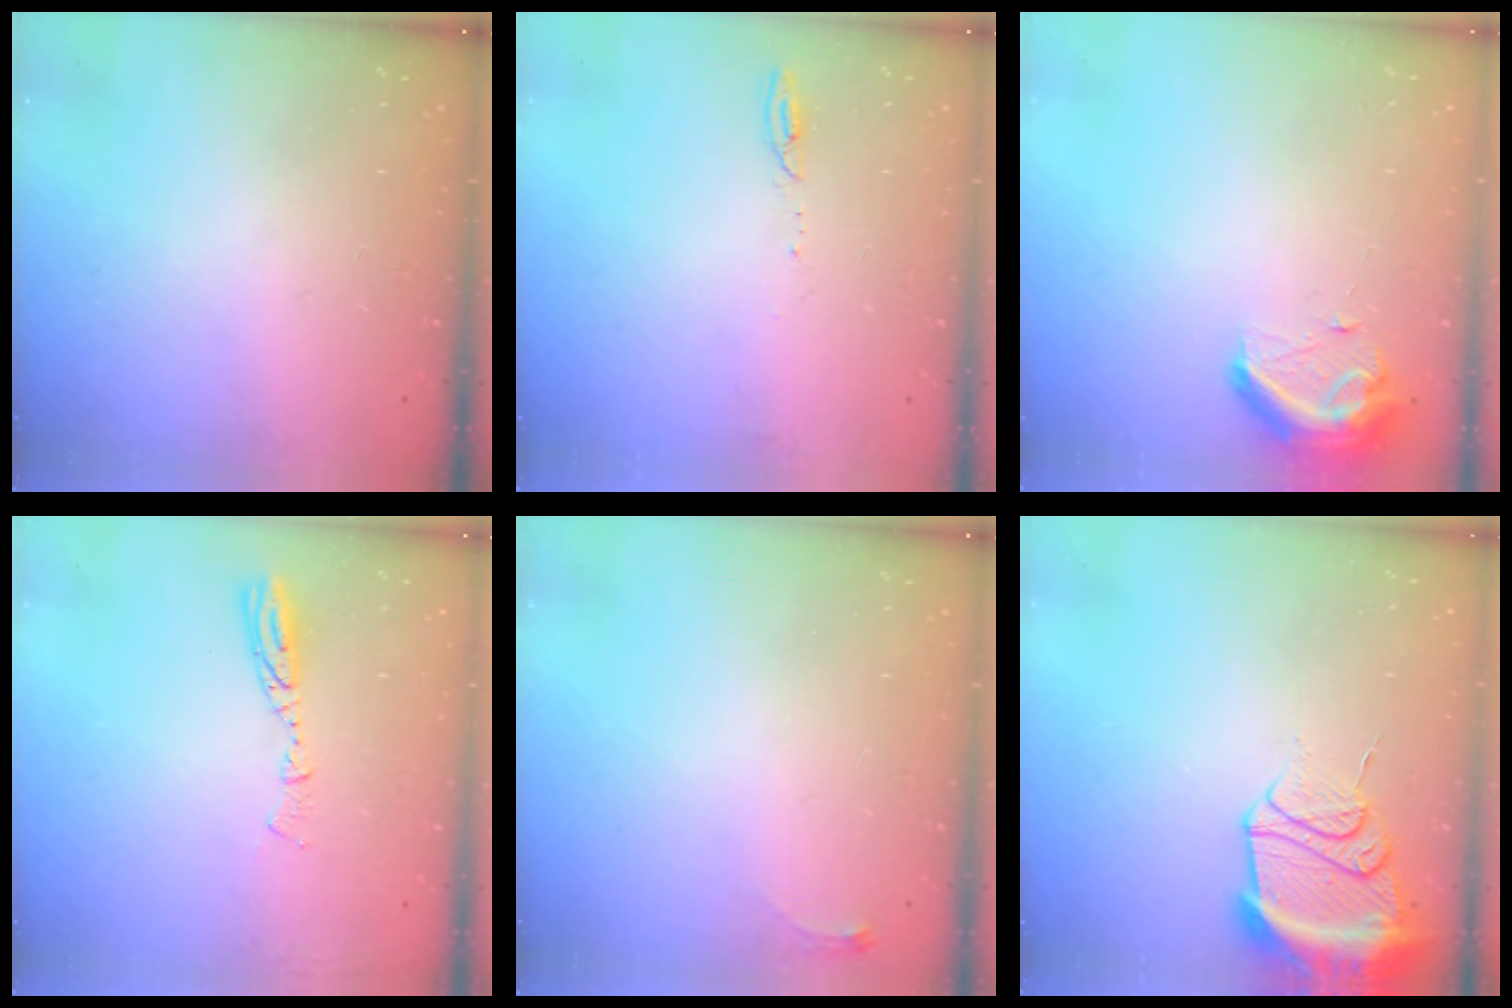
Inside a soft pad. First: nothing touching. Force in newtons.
{"total": 4.0, "press": 4.0, "slide": 0.6}
{"total": 9.2, "press": 9.1, "slide": 1.5}
{"total": 6.6, "press": 6.6, "slide": 0.6}
{"total": 3.3, "press": 3.3, "slide": 0.5}
{"total": 14.5, "press": 14.4, "slide": 1.4}